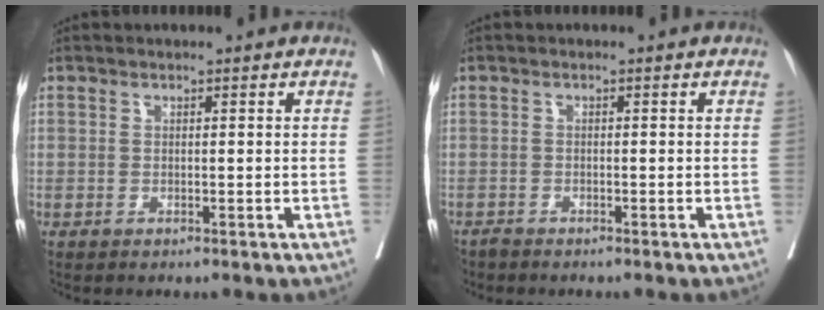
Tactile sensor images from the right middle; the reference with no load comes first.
{"total": 0.8, "force": [-0.8, 0.1, 0.0], "torque": [-0.004, -0.003, -0.020]}